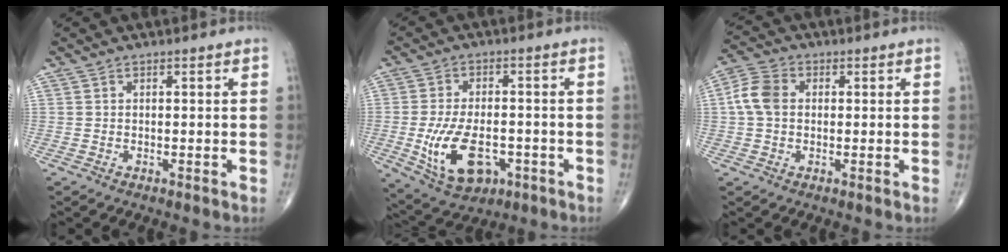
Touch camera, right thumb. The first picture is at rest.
{"total": 12.7, "force": [-3.5, 7.3, 9.8], "torque": [-0.167, 0.006, -0.047]}
{"total": 6.3, "force": [0.5, 4.6, 4.2], "torque": [-0.088, 0.017, 0.002]}